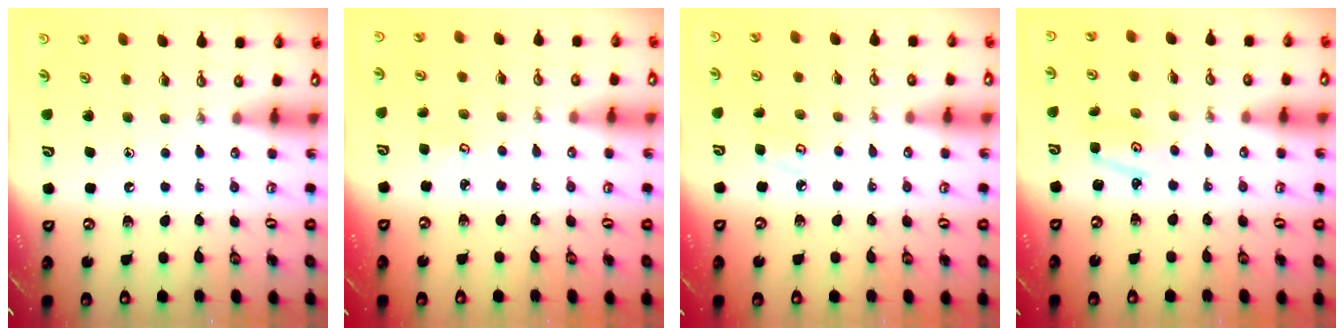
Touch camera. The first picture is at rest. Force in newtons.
{"total": 2.8, "press": 2.8, "slide": 0.3}
{"total": 5.1, "press": 5.1, "slide": 0.5}
{"total": 2.0, "press": 2.0, "slide": 0.2}